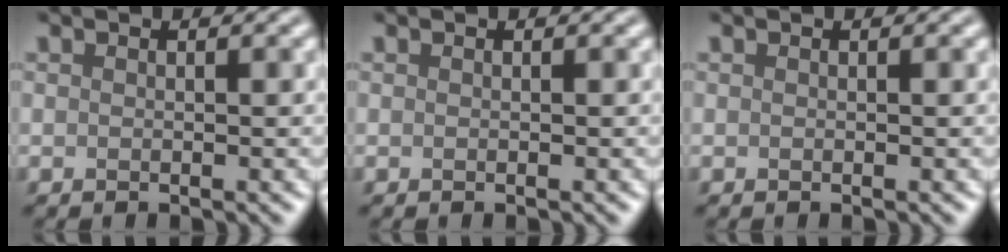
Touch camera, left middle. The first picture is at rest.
{"total": 0.0}
{"total": 0.0}